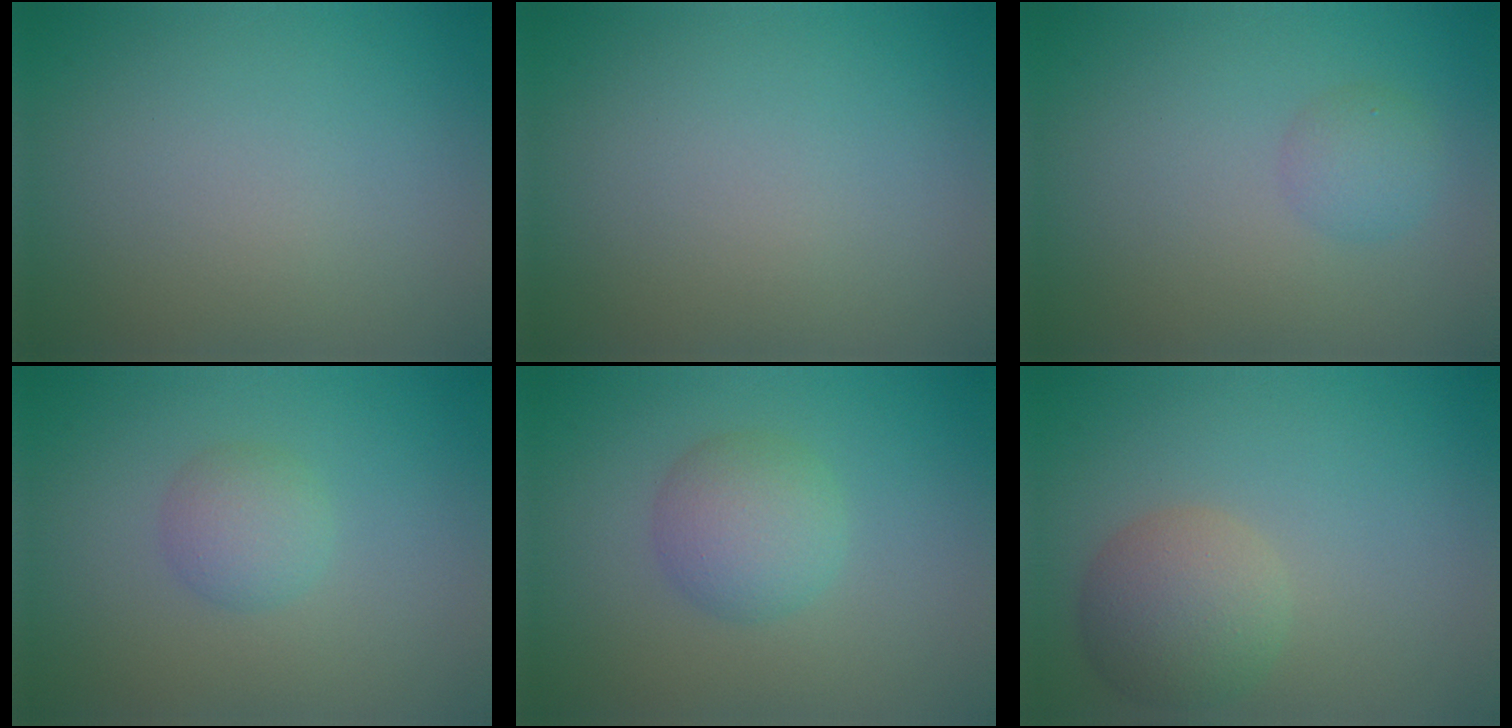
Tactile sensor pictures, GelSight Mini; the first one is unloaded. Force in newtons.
{"total": 0.0}
{"total": 1.6, "press": 1.6, "slide": 0.1}
{"total": 2.2, "press": 2.2, "slide": 0.1}
{"total": 3.4, "press": 3.4, "slide": 0.1}
{"total": 4.3, "press": 4.3, "slide": 0.4}